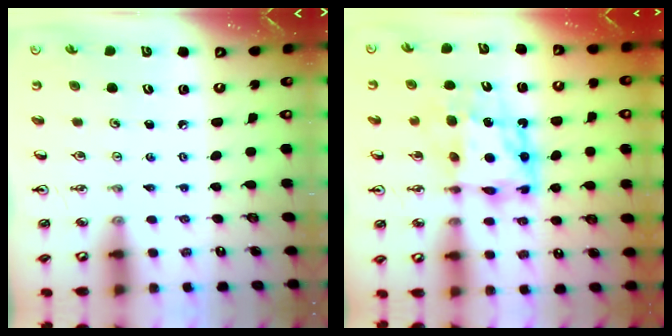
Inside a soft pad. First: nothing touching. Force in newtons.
{"total": 8.9, "press": 8.8, "slide": 0.7}